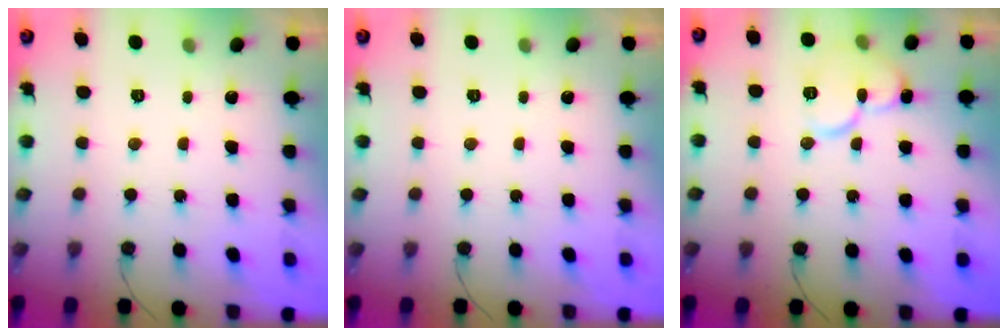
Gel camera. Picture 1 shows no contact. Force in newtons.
{"total": 0.0}
{"total": 10.9, "press": 10.8, "slide": 1.3}